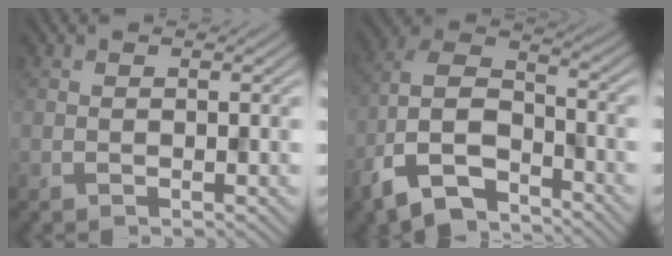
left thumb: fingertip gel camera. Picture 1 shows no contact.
{"total": 12.4, "force": [-7.9, 5.9, 7.5], "torque": [-0.165, -0.012, -0.164]}